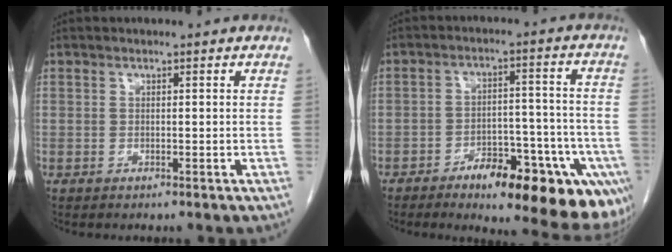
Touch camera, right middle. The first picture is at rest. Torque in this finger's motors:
{"motor_torque": [1.68, -0.46, 0.22, 0.15]}